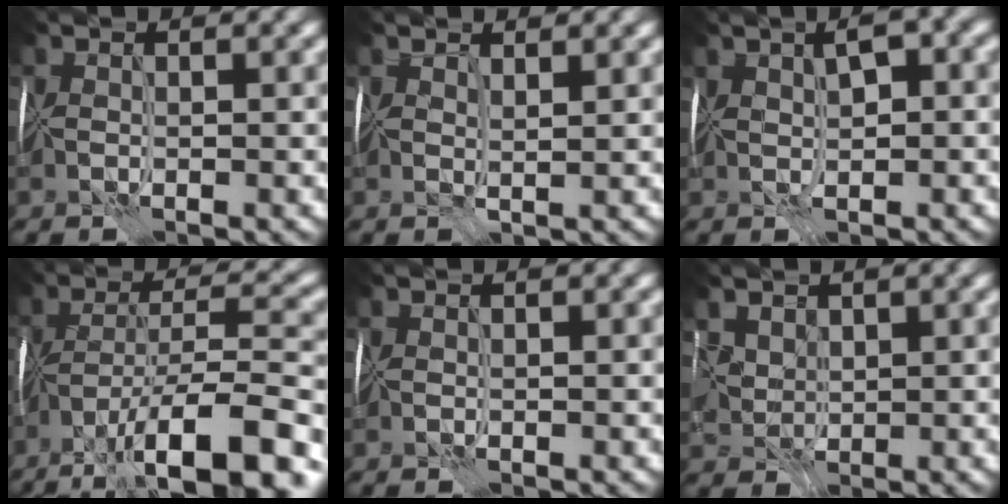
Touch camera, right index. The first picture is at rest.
{"total": 1.2, "force": [1.1, -0.3, 0.4], "torque": [-0.006, 0.002, 0.018]}
{"total": 3.4, "force": [1.4, 1.4, 2.7], "torque": [-0.037, 0.015, 0.025]}
{"total": 12.3, "force": [-7.4, 3.3, 9.2], "torque": [-0.156, 0.004, -0.122]}
{"total": 0.0}
{"total": 2.9, "force": [2.1, 1.8, 0.9], "torque": [-0.021, 0.003, 0.042]}